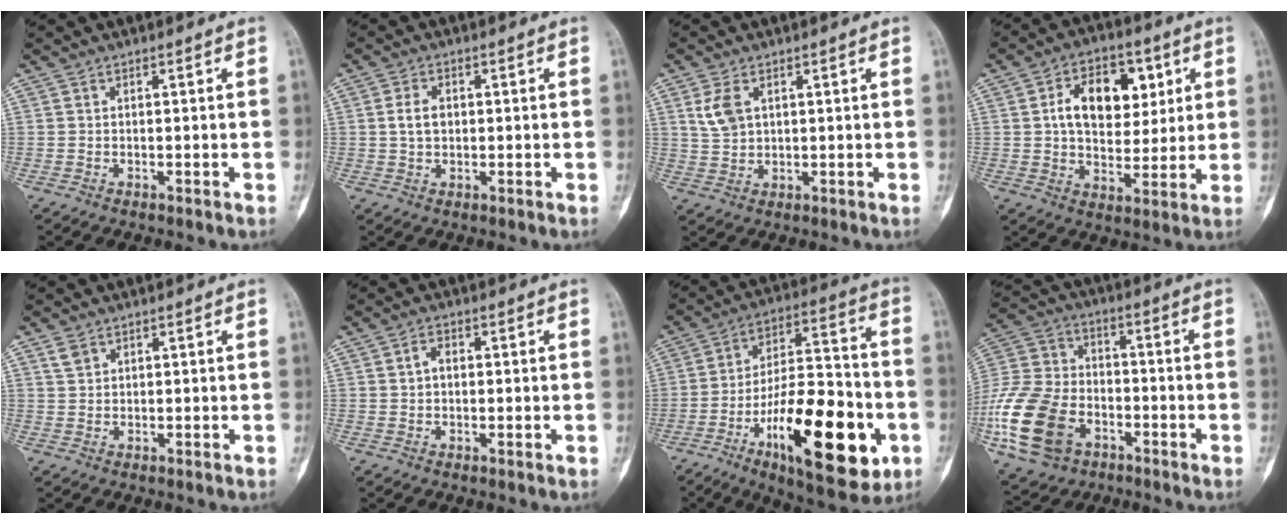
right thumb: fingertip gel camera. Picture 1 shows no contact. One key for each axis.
{"total": 3.8, "fx": 0.4, "fy": 2.6, "fz": 2.7, "tx": -0.044, "ty": 0.002, "tz": 0.006}
{"total": 4.9, "fx": 1.9, "fy": 3.0, "fz": 3.4, "tx": -0.065, "ty": 0.000, "tz": 0.045}
{"total": 14.3, "fx": 3.9, "fy": 9.3, "fz": 10.2, "tx": -0.117, "ty": 0.000, "tz": 0.060}
{"total": 2.1, "fx": 1.3, "fy": 1.4, "fz": 0.9, "tx": -0.012, "ty": 0.000, "tz": 0.028}
{"total": 2.6, "fx": 0.4, "fy": 1.9, "fz": 1.8, "tx": -0.025, "ty": 0.008, "tz": 0.005}
{"total": 26.2, "fx": -9.4, "fy": 10.1, "fz": 22.3, "tx": -0.331, "ty": 0.038, "tz": -0.141}
{"total": 20.3, "fx": -7.5, "fy": 13.9, "fz": 12.7, "tx": -0.271, "ty": 0.024, "tz": -0.135}